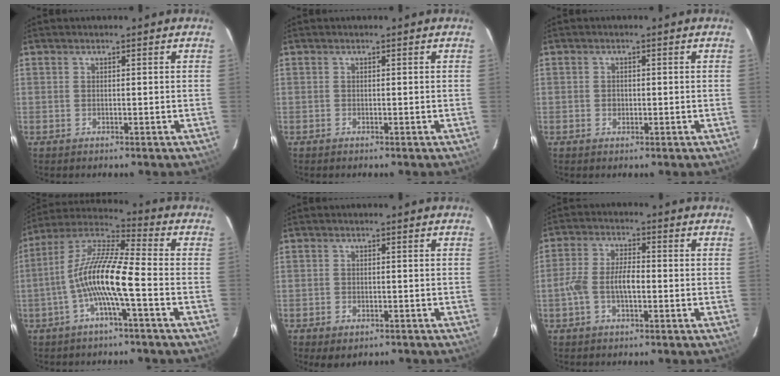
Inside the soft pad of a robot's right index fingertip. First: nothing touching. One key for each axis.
{"total": 0.0}
{"total": 1.4, "fx": -0.3, "fy": 1.2, "fz": 0.5, "tx": -0.009, "ty": 0.002, "tz": -0.005}
{"total": 12.0, "fx": -3.5, "fy": 1.0, "fz": 11.4, "tx": -0.225, "ty": 0.012, "tz": -0.074}
{"total": 3.5, "fx": -2.2, "fy": 2.0, "fz": 1.8, "tx": -0.041, "ty": -0.012, "tz": -0.032}
{"total": 6.1, "fx": -1.6, "fy": 2.6, "fz": 5.3, "tx": -0.113, "ty": 0.011, "tz": -0.031}